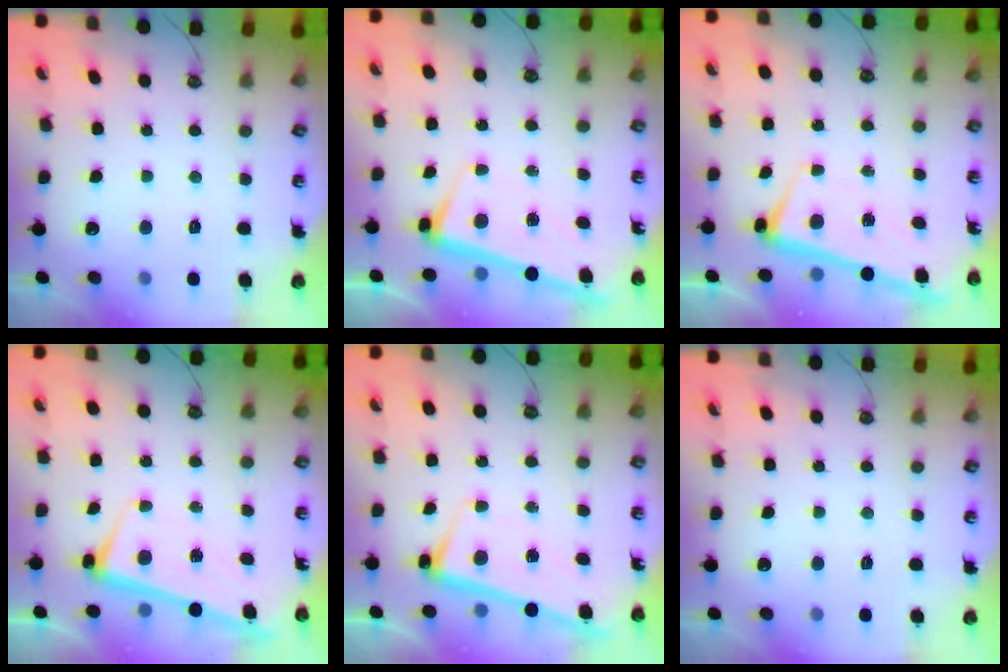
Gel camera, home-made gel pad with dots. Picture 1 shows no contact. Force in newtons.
{"total": 2.6, "press": 2.5, "slide": 0.5}
{"total": 2.6, "press": 2.6, "slide": 0.5}
{"total": 2.8, "press": 2.8, "slide": 0.4}
{"total": 2.6, "press": 2.5, "slide": 0.7}
{"total": 0.0}